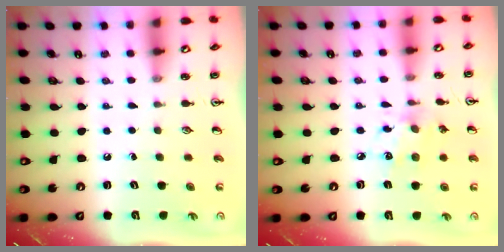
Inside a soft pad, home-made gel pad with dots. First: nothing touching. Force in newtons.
{"total": 7.3, "press": 7.2, "slide": 0.5}